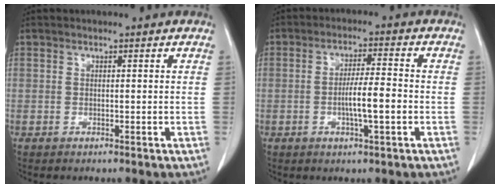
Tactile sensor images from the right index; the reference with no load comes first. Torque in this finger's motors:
{"motor_torque": [1.20, -0.34, 0.60, 0.12]}